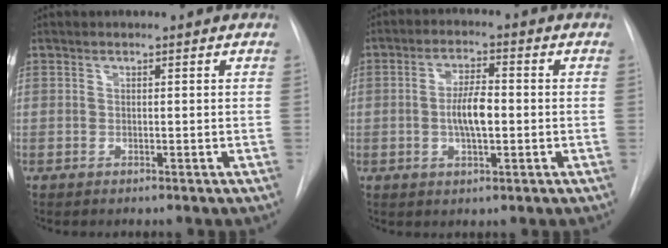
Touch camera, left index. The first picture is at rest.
{"total": 5.8, "force": [-0.6, 1.7, 5.5], "torque": [-0.106, 0.004, -0.013]}